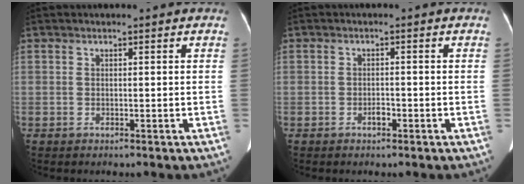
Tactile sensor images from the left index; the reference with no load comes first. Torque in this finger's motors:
{"motor_torque": [0.02, 0.02, 0.00, 0.00]}